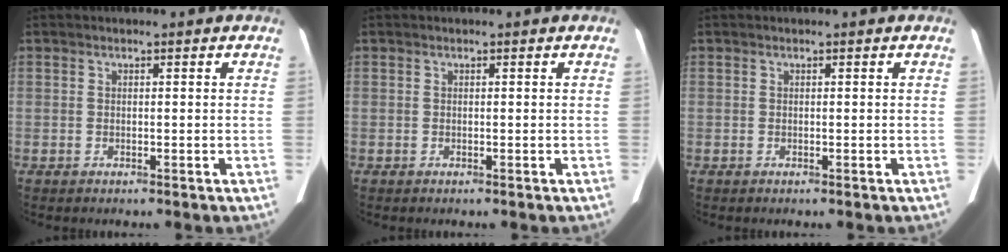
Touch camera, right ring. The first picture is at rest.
{"total": 0.0}
{"total": 0.0}